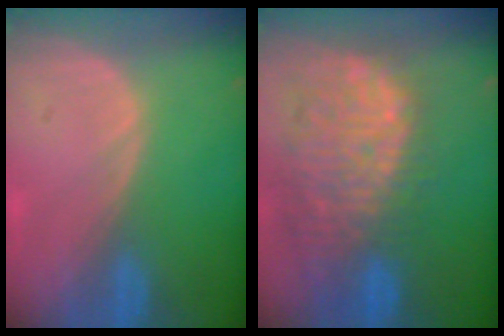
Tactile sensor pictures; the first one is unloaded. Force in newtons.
{"total": 13.1, "press": 11.2, "slide": 6.8}